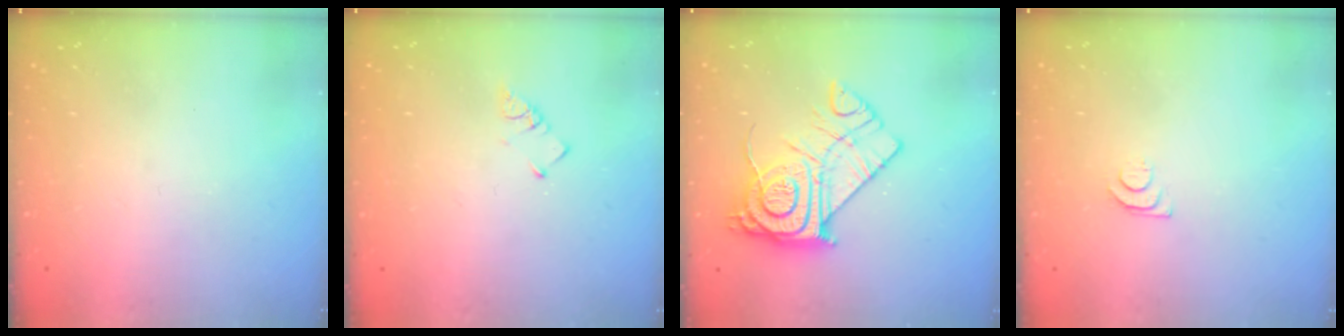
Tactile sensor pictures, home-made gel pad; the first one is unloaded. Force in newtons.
{"total": 1.9, "press": 1.9, "slide": 0.3}
{"total": 17.2, "press": 17.1, "slide": 1.3}
{"total": 4.1, "press": 4.1, "slide": 0.5}